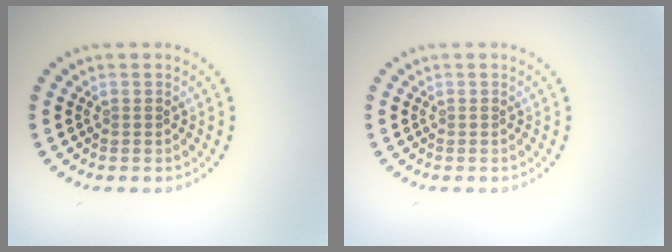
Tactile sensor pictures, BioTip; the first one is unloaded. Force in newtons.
{"total": 0.0}